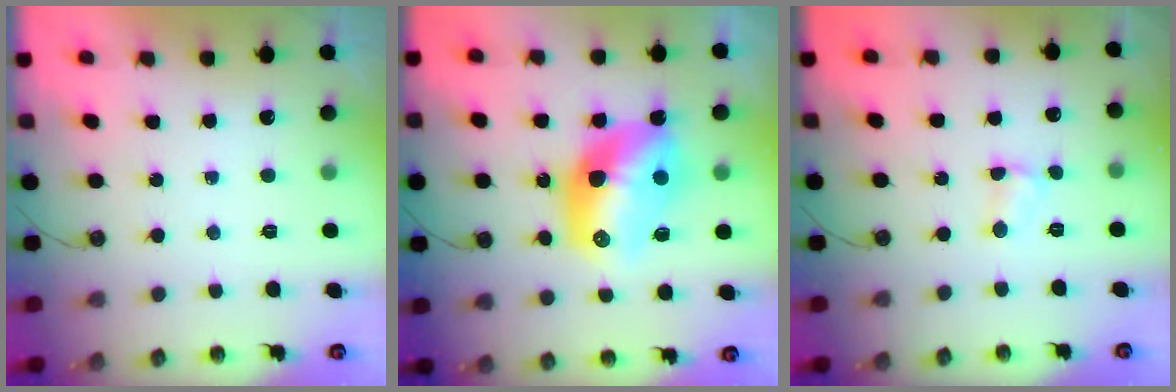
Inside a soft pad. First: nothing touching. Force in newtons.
{"total": 15.2, "press": 15.1, "slide": 1.3}
{"total": 3.4, "press": 3.4, "slide": 0.5}